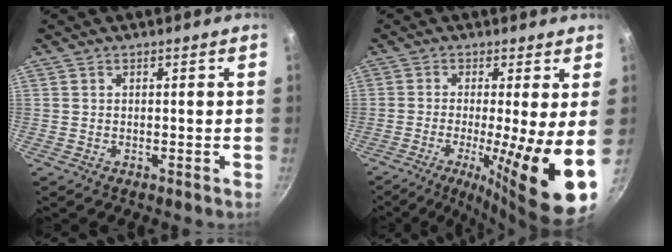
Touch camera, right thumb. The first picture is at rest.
{"total": 14.6, "force": [-2.3, 2.0, 14.2], "torque": [-0.227, -0.021, -0.035]}